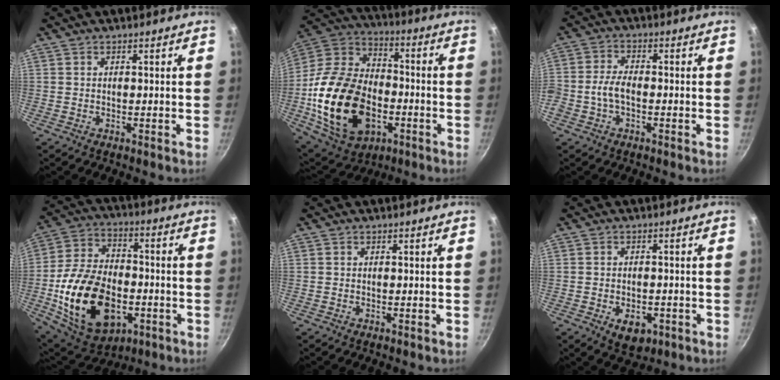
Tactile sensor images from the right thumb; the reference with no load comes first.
{"total": 26.3, "force": [-6.1, 17.5, 18.7], "torque": [-0.334, 0.032, -0.103]}
{"total": 4.6, "force": [-1.5, 2.8, 3.3], "torque": [-0.065, 0.023, -0.036]}
{"total": 23.9, "force": [-5.7, 15.2, 17.5], "torque": [-0.308, 0.026, -0.086]}
{"total": 0.0}
{"total": 6.1, "force": [-2.3, 3.9, 4.0], "torque": [-0.042, 0.006, -0.024]}